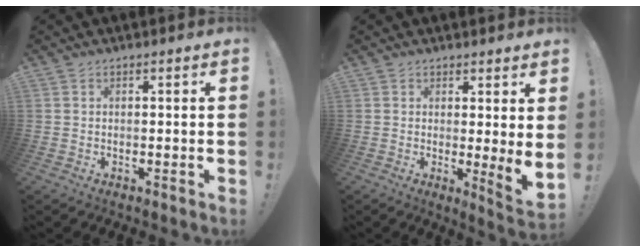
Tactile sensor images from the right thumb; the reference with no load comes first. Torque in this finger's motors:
{"motor_torque": [-0.42, 0.48, 0.73, 0.16, 0.00]}